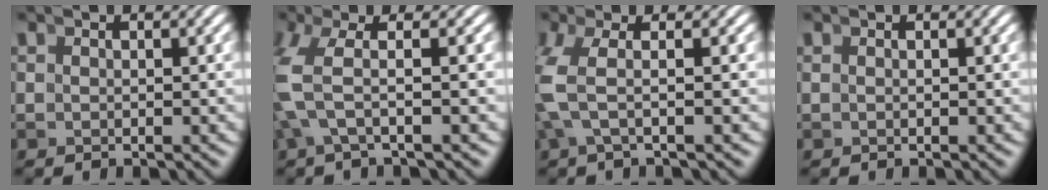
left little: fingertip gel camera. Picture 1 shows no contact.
{"total": 4.3, "force": [0.5, 1.7, 3.8], "torque": [-0.086, 0.013, 0.000]}
{"total": 3.4, "force": [0.3, 1.4, 3.1], "torque": [-0.073, 0.012, -0.003]}
{"total": 0.0}